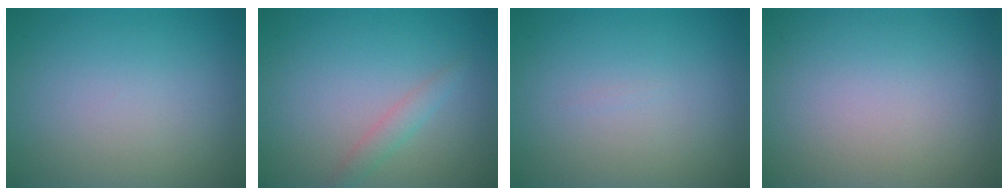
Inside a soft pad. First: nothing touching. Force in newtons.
{"total": 1.4, "press": 1.4, "slide": 0.1}
{"total": 0.0}
{"total": 0.0}